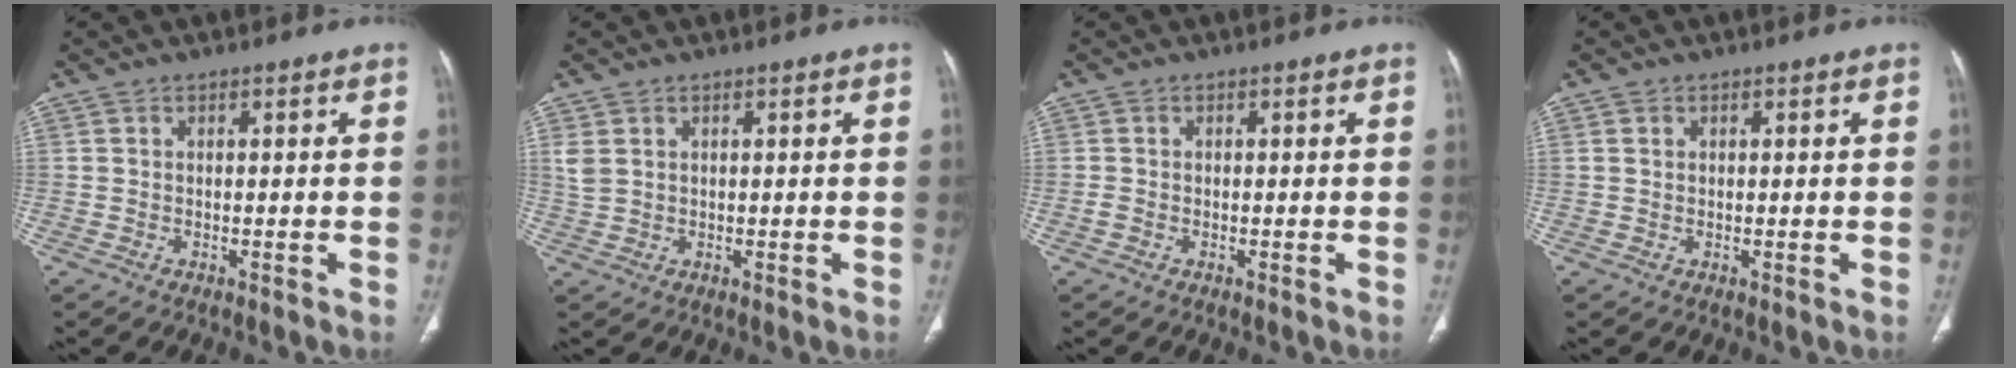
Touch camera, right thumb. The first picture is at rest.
{"total": 2.3, "force": [1.1, 1.6, 1.2], "torque": [-0.033, 0.003, 0.031]}
{"total": 0.8, "force": [-0.4, 0.6, 0.5], "torque": [-0.016, -0.002, -0.009]}
{"total": 0.8, "force": [0.3, 0.7, 0.3], "torque": [-0.002, 0.000, 0.006]}